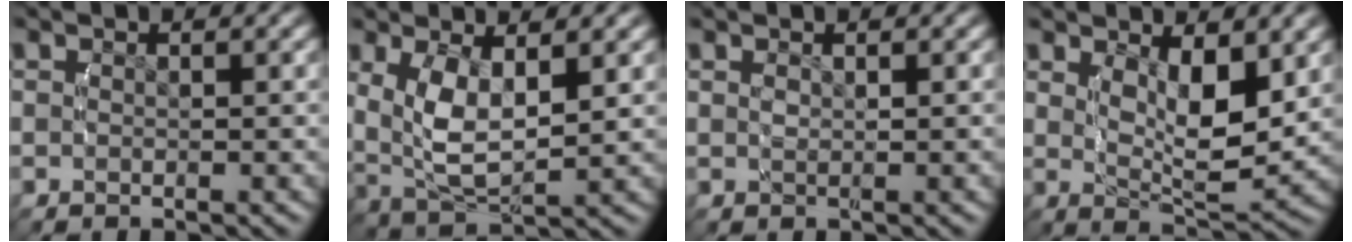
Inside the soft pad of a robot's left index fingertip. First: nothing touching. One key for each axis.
{"total": 6.7, "fx": 0.7, "fy": 4.2, "fz": 5.2, "tx": -0.125, "ty": -0.026, "tz": 0.028}
{"total": 0.8, "fx": 0.4, "fy": -0.2, "fz": 0.6, "tx": -0.005, "ty": 0.003, "tz": 0.010}
{"total": 5.5, "fx": 1.6, "fy": 1.6, "fz": 5.0, "tx": -0.081, "ty": -0.020, "tz": 0.033}